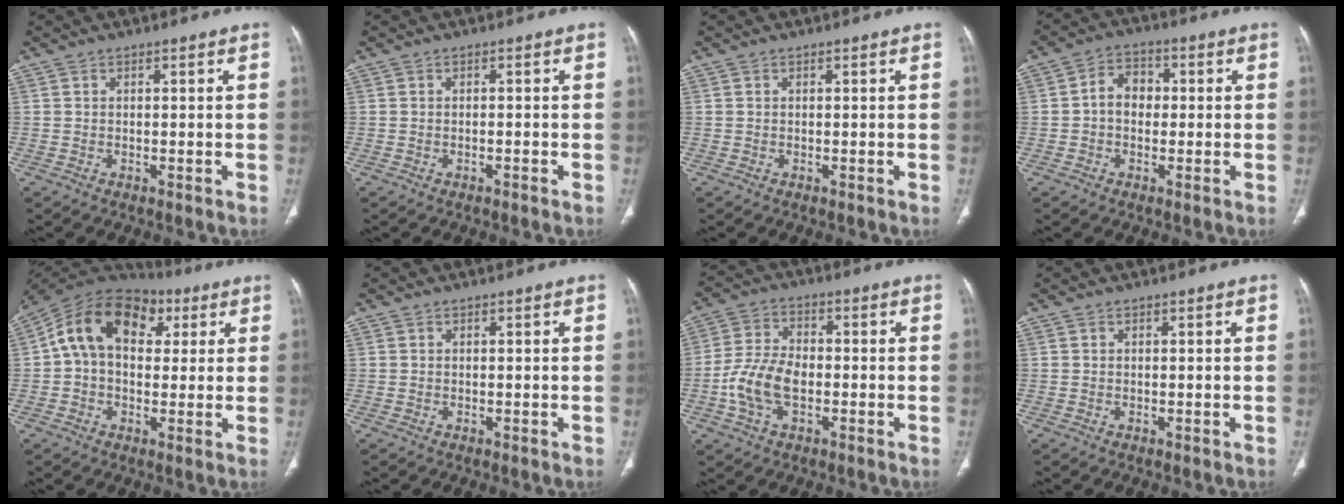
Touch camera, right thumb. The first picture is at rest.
{"total": 0.6, "force": [-0.4, 0.1, 0.4], "torque": [-0.014, 0.004, -0.004]}
{"total": 0.0}
{"total": 5.7, "force": [-0.2, 4.6, 3.4], "torque": [-0.036, 0.018, -0.012]}
{"total": 16.0, "force": [4.0, 11.0, 10.9], "torque": [-0.163, 0.033, 0.056]}
{"total": 0.0}
{"total": 9.6, "force": [-2.5, 5.7, 7.4], "torque": [-0.152, 0.019, -0.050]}
{"total": 0.0}